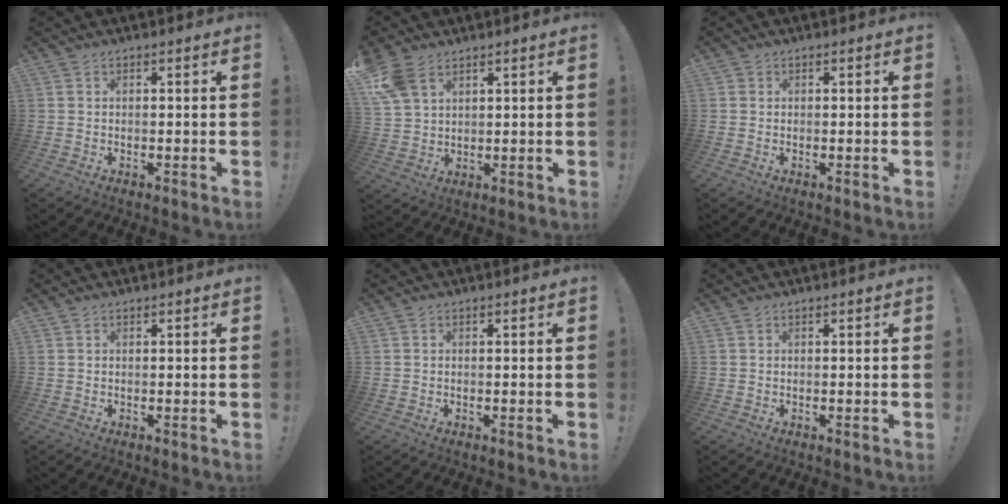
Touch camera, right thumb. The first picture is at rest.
{"total": 8.2, "force": [4.8, 4.9, 4.5], "torque": [-0.089, -0.013, 0.098]}
{"total": 0.7, "force": [0.2, 0.6, 0.0], "torque": [0.004, -0.001, 0.004]}
{"total": 0.0}
{"total": 0.0}
{"total": 0.0}